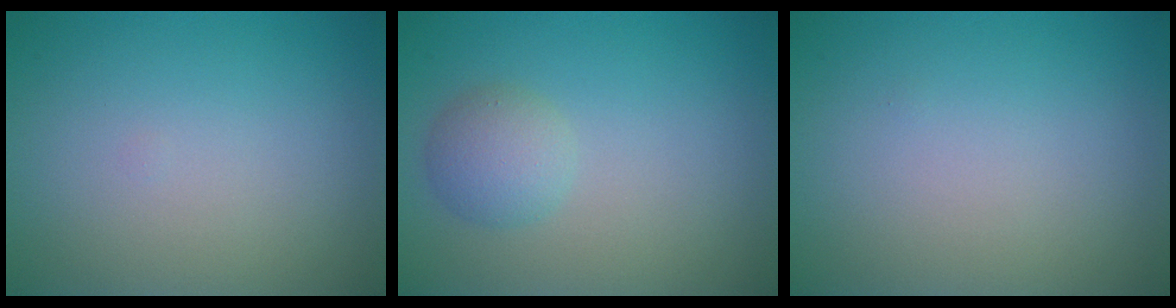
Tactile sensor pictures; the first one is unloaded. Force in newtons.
{"total": 2.4, "press": 2.4, "slide": 0.2}
{"total": 0.0}